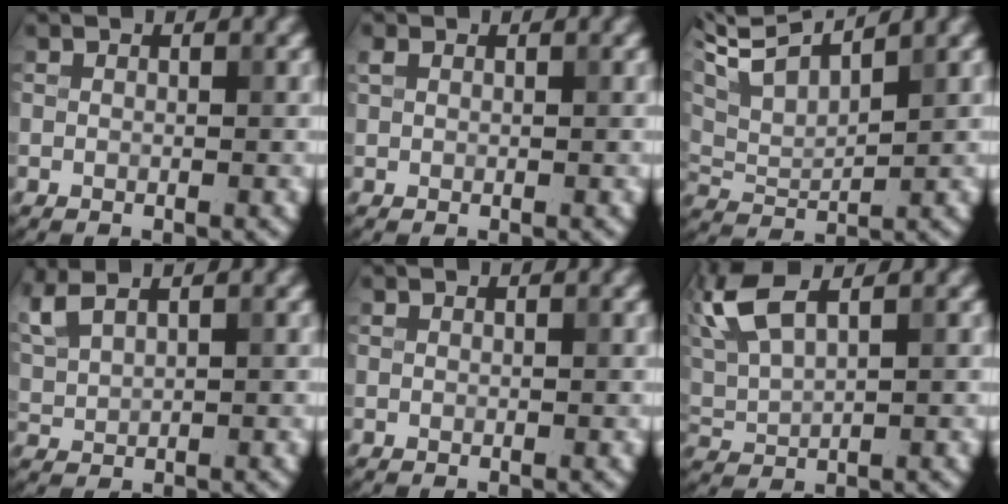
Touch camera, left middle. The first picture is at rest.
{"total": 1.0, "force": [0.6, 0.6, 0.5], "torque": [-0.011, 0.004, 0.014]}
{"total": 5.4, "force": [4.0, 1.3, 3.5], "torque": [-0.081, 0.020, 0.077]}
{"total": 4.1, "force": [2.9, 1.3, 2.5], "torque": [-0.075, 0.023, 0.054]}
{"total": 0.0}
{"total": 4.5, "force": [2.6, 1.6, 3.3], "torque": [-0.082, 0.014, 0.054]}